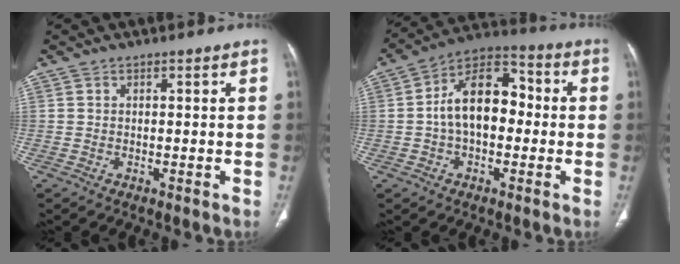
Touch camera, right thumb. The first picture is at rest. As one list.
[{"total": 13.9, "force": [-0.1, 8.6, 10.9], "torque": [-0.165, 0.040, -0.013]}]